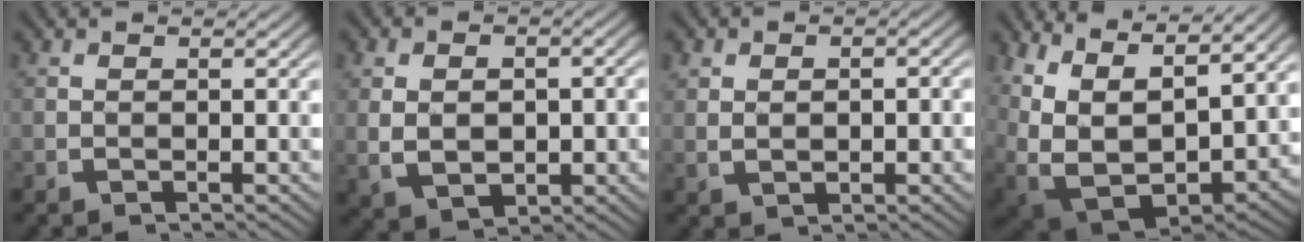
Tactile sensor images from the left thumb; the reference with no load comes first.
{"total": 5.3, "force": [-0.4, 3.8, 3.7], "torque": [-0.077, -0.024, 0.012]}
{"total": 1.8, "force": [0.2, 1.1, 1.4], "torque": [-0.028, -0.008, 0.013]}
{"total": 14.5, "force": [-1.1, 10.7, 9.8], "torque": [-0.239, -0.082, 0.004]}